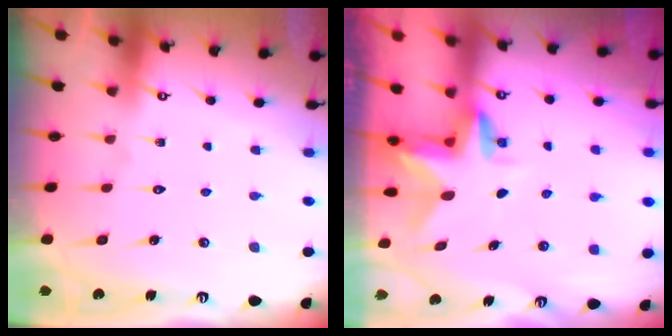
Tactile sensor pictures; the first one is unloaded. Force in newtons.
{"total": 3.2, "press": 3.2, "slide": 0.4}